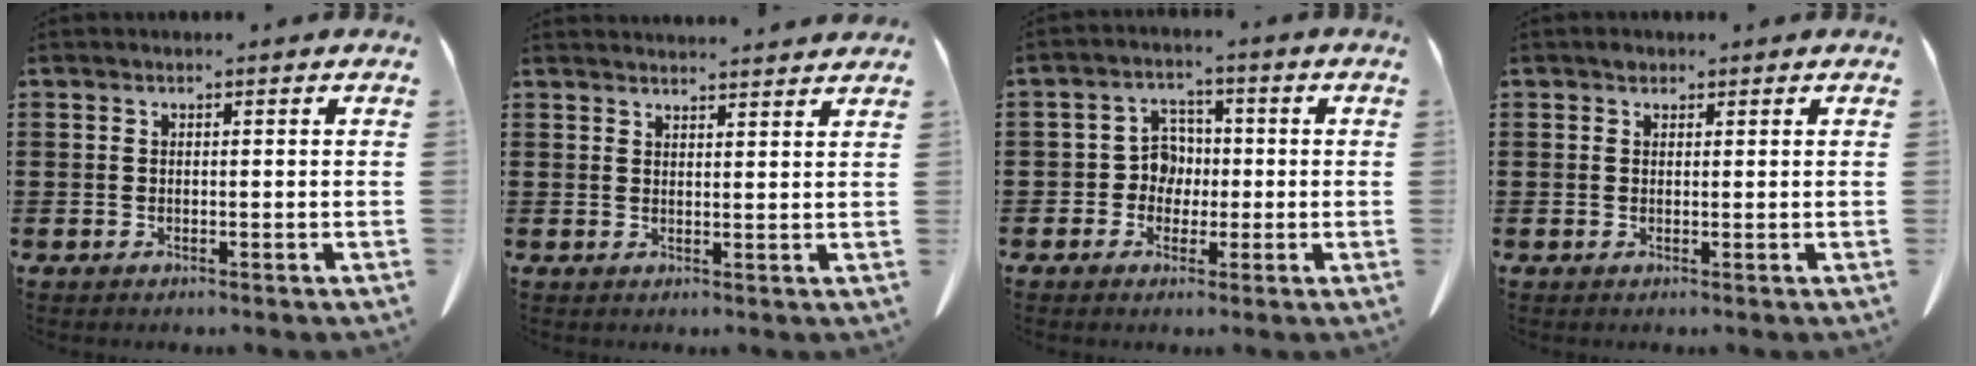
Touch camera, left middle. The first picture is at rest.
{"total": 2.7, "force": [2.7, -0.4, 0.1], "torque": [-0.008, -0.006, 0.051]}
{"total": 4.4, "force": [-0.6, 4.0, 1.6], "torque": [-0.047, 0.012, -0.017]}
{"total": 0.9, "force": [0.6, 0.6, 0.2], "torque": [-0.006, 0.003, 0.011]}